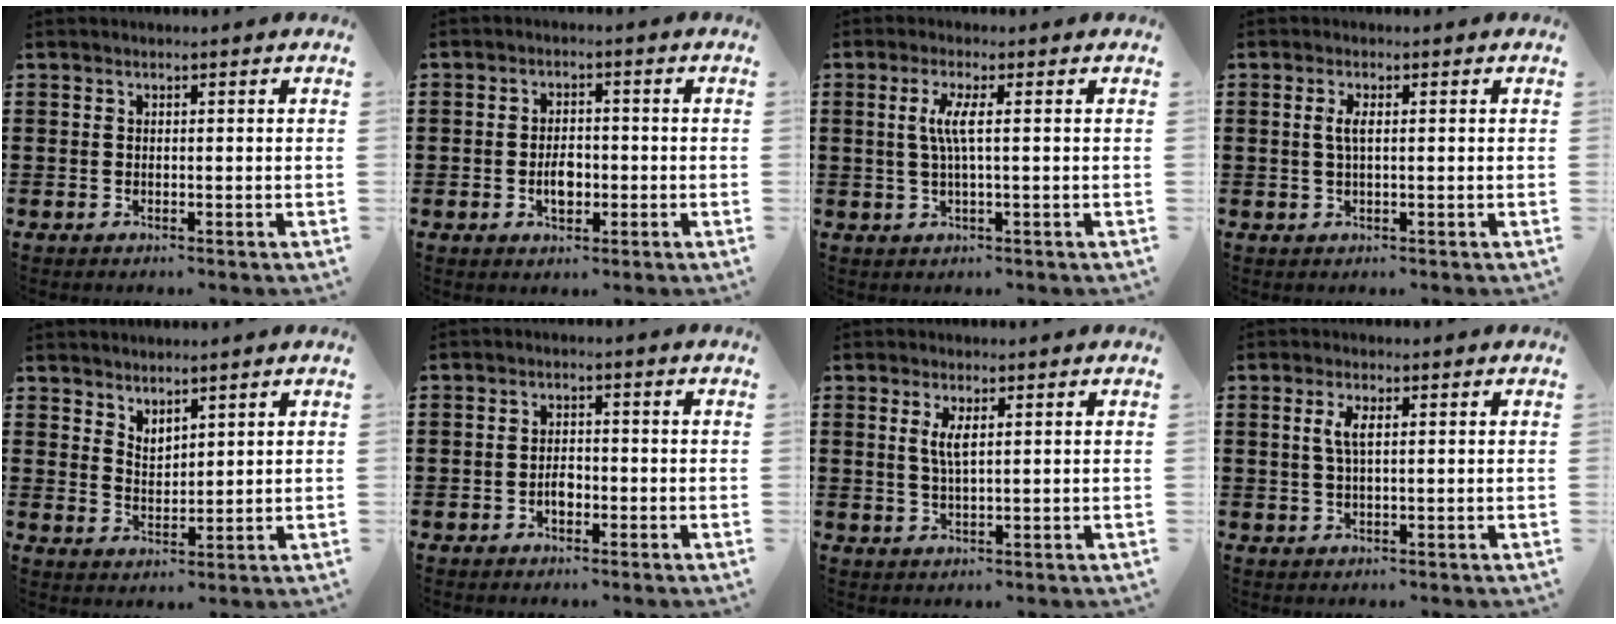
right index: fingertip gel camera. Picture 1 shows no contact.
{"total": 3.5, "force": [-0.9, 2.2, 2.7], "torque": [-0.043, 0.001, -0.018]}
{"total": 3.8, "force": [0.3, 0.1, 3.8], "torque": [-0.079, -0.008, 0.000]}
{"total": 2.0, "force": [0.2, 0.4, 2.0], "torque": [-0.038, 0.001, 0.002]}
{"total": 2.7, "force": [2.6, 0.5, -0.4], "torque": [0.000, -0.005, 0.051]}
{"total": 2.4, "force": [-1.0, 1.5, 1.6], "torque": [-0.031, 0.003, -0.020]}
{"total": 3.0, "force": [1.0, 0.7, 2.8], "torque": [-0.057, 0.004, 0.016]}
{"total": 2.9, "force": [0.7, 0.8, 2.7], "torque": [-0.054, 0.006, 0.010]}